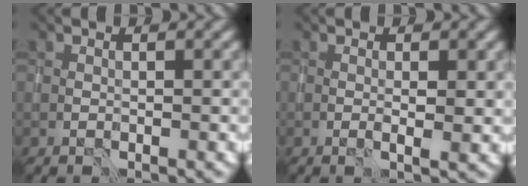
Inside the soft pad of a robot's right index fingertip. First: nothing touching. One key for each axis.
{"total": 1.8, "fx": 0.0, "fy": 0.2, "fz": 1.8, "tx": -0.026, "ty": -0.003, "tz": -0.001}